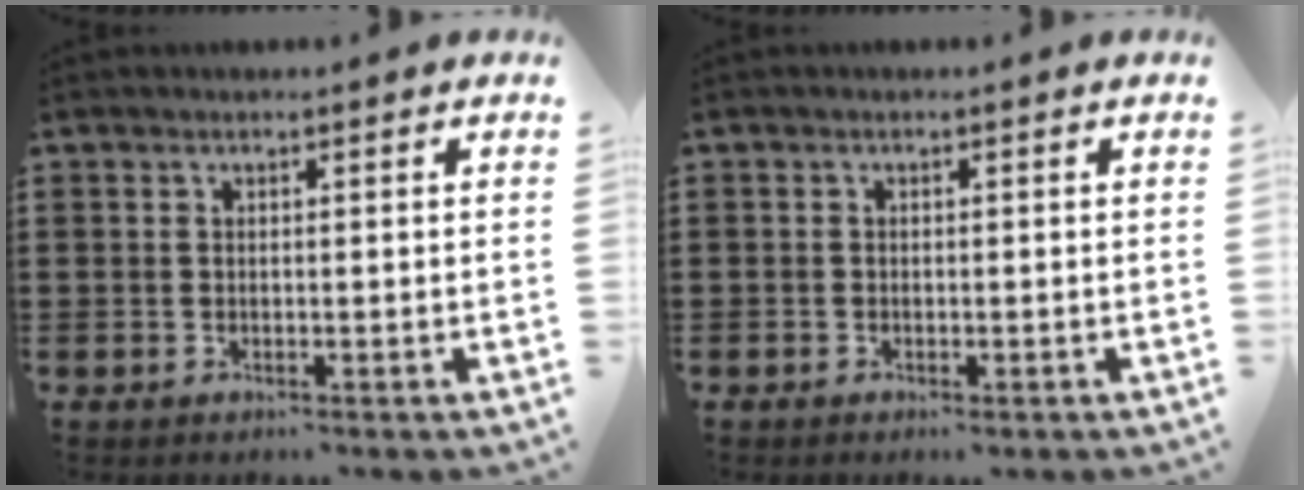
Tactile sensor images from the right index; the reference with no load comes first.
{"total": 0.6, "force": [-0.5, 0.4, 0.2], "torque": [-0.005, 0.000, -0.010]}